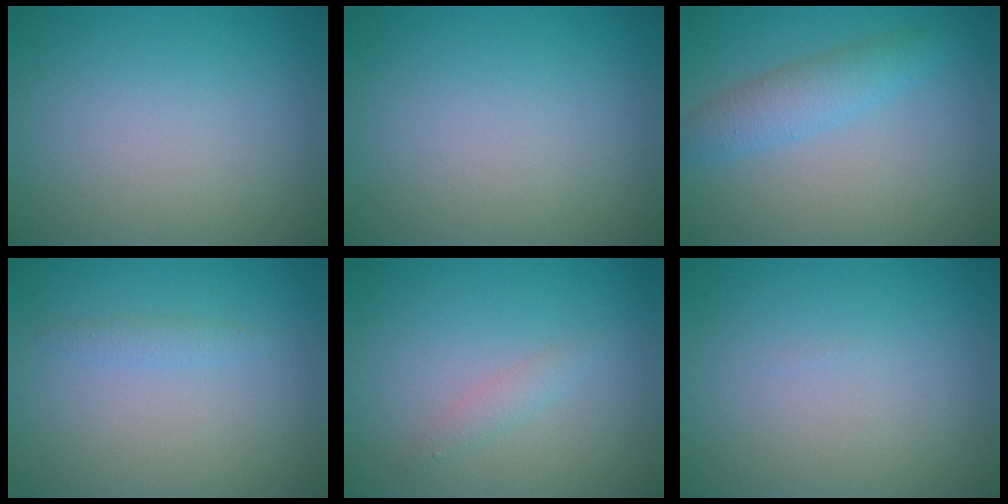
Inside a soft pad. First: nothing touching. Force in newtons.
{"total": 0.0}
{"total": 2.9, "press": 2.9, "slide": 0.1}
{"total": 0.9, "press": 0.9, "slide": 0.0}
{"total": 1.1, "press": 1.1, "slide": 0.0}
{"total": 0.0}